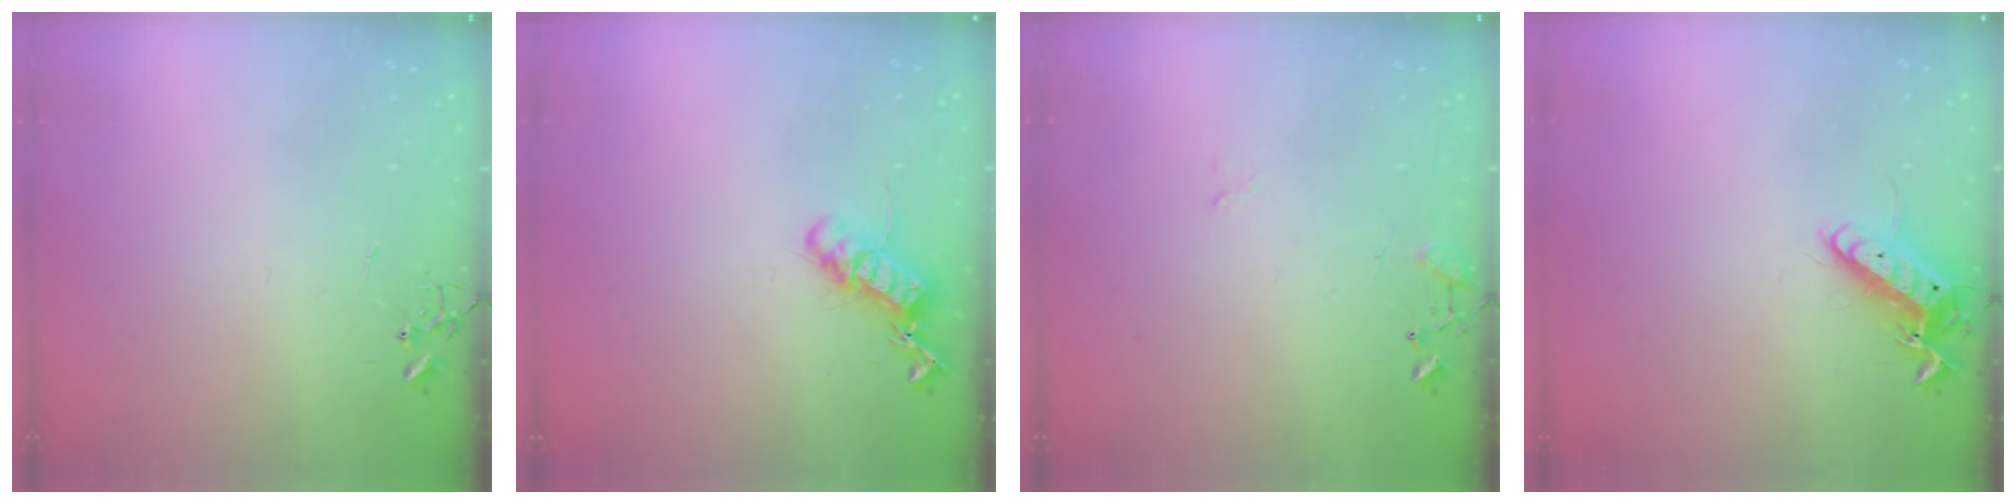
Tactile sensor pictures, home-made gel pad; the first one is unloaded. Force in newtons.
{"total": 13.0, "press": 13.0, "slide": 0.3}
{"total": 9.3, "press": 9.3, "slide": 0.7}
{"total": 12.2, "press": 12.1, "slide": 1.4}